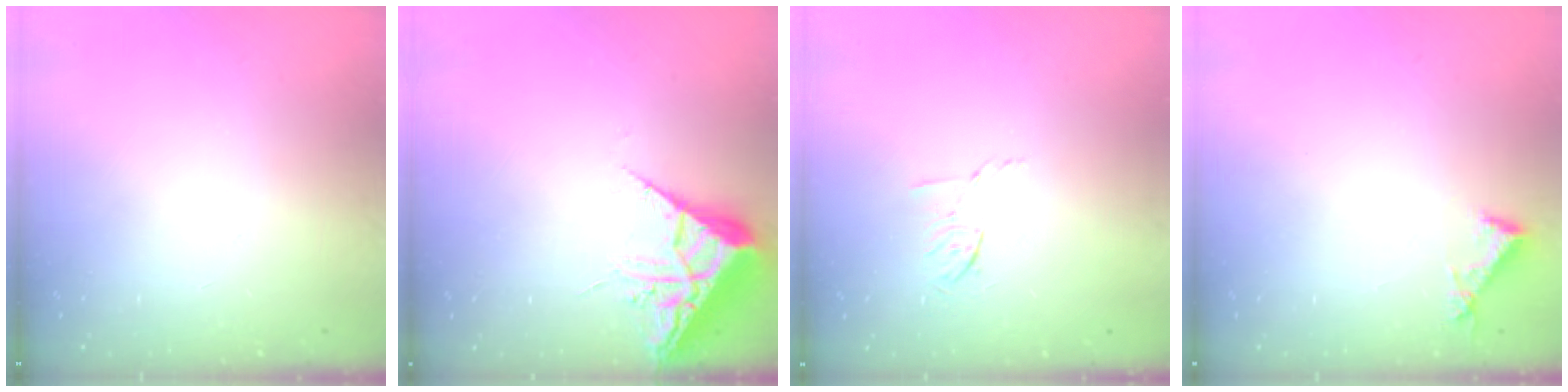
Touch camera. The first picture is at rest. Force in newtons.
{"total": 7.0, "press": 7.0, "slide": 0.7}
{"total": 5.4, "press": 5.1, "slide": 1.8}
{"total": 4.2, "press": 4.2, "slide": 0.4}